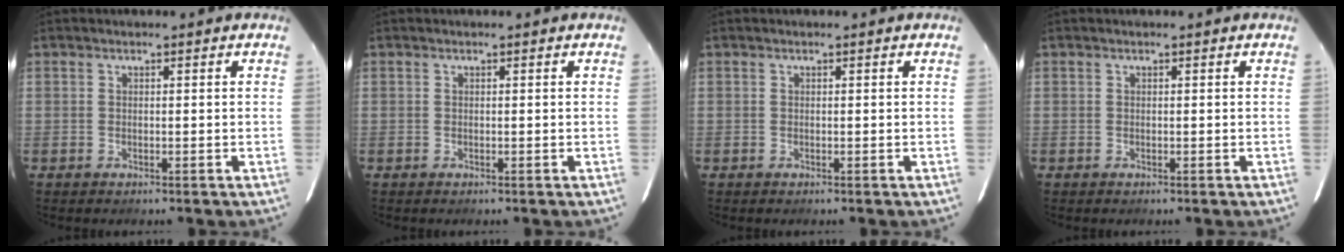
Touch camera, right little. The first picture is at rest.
{"total": 0.0}
{"total": 0.0}
{"total": 0.0}